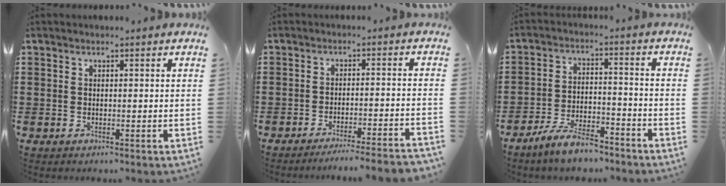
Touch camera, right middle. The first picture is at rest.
{"total": 3.8, "force": [-3.6, -0.4, 1.0], "torque": [-0.016, -0.003, -0.073]}
{"total": 7.3, "force": [-6.4, 1.5, 3.3], "torque": [-0.073, 0.005, -0.123]}